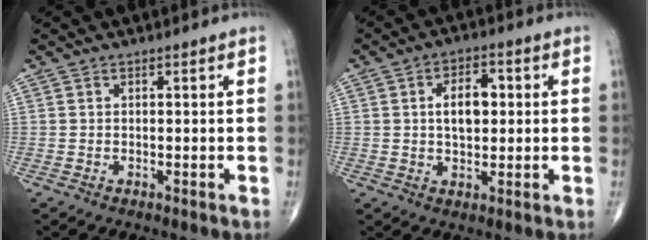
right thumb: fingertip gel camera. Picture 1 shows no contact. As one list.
[{"total": 7.3, "force": [1.0, 4.3, 5.9], "torque": [-0.078, 0.009, 0.014]}]